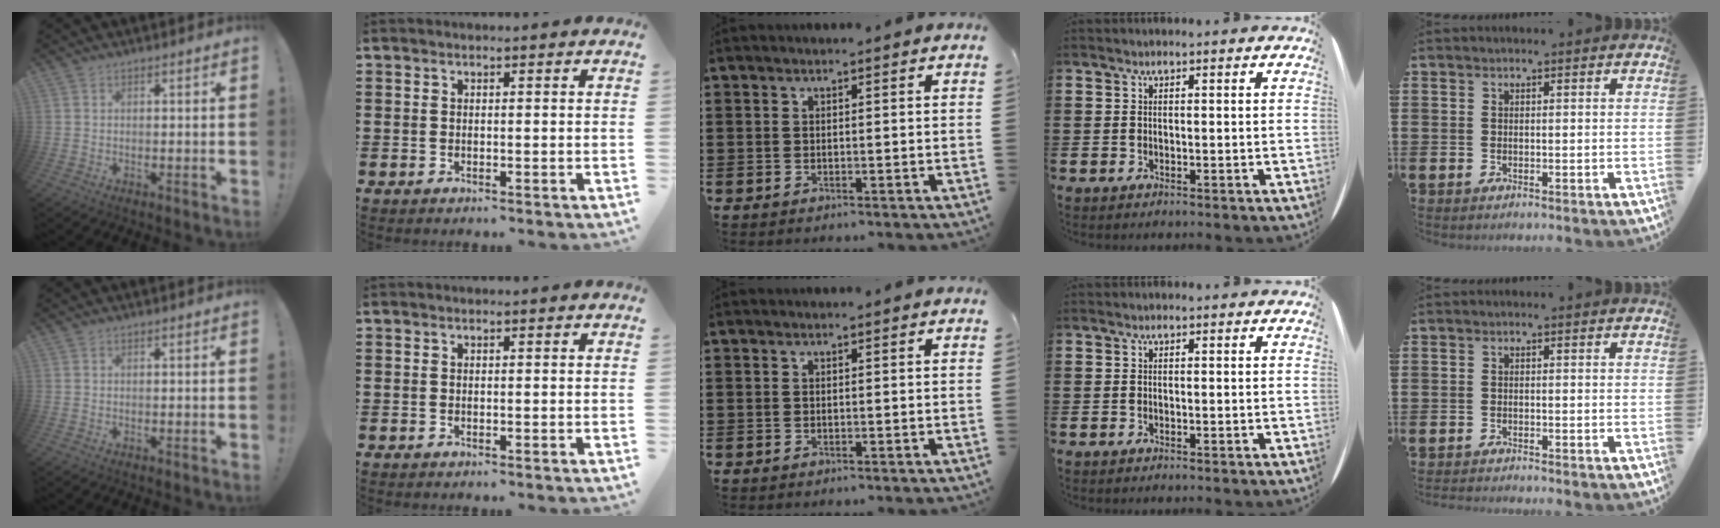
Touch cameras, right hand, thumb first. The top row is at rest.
{"little": {"total": 0.7, "force": [-0.7, -0.1, 0.0], "torque": [-0.001, -0.002, -0.015]}}